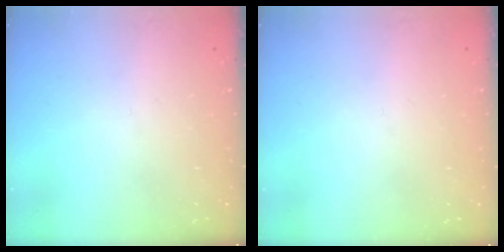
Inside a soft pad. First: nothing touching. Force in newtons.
{"total": 0.0}